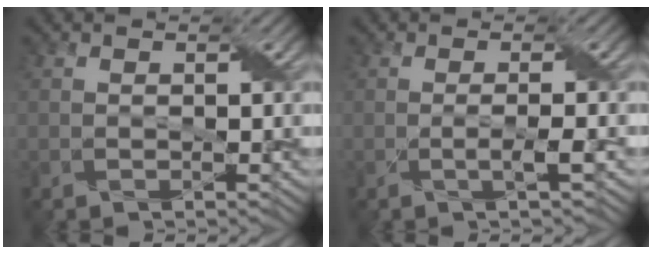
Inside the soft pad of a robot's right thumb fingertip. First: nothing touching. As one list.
[{"total": 1.9, "force": [-0.3, 0.1, 1.8], "torque": [-0.037, 0.003, -0.009]}]